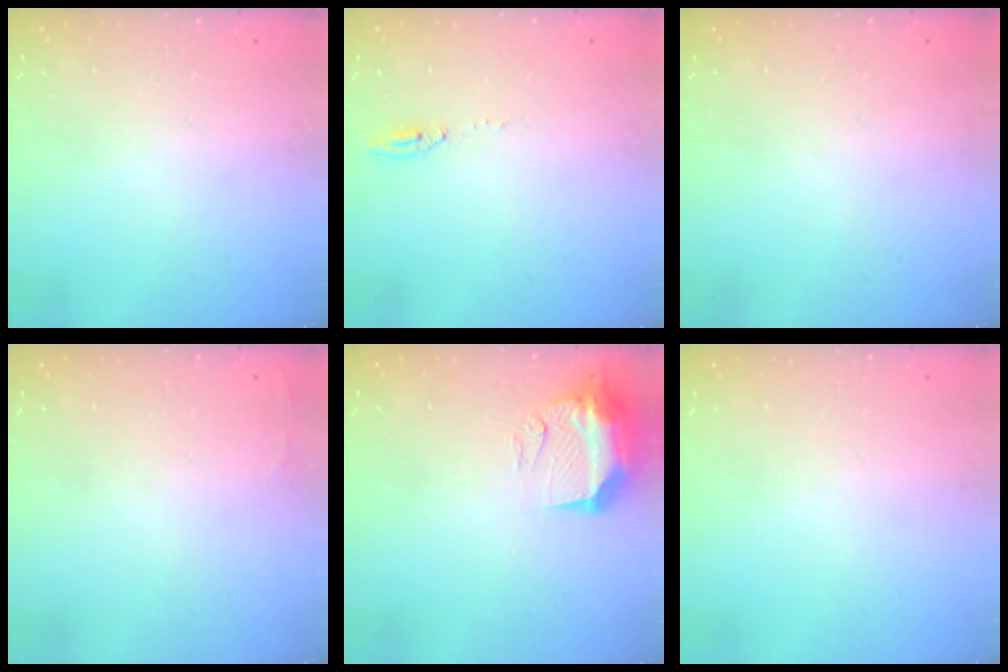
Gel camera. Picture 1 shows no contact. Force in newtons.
{"total": 4.8, "press": 4.8, "slide": 0.6}
{"total": 0.0}
{"total": 2.5, "press": 2.4, "slide": 0.9}
{"total": 11.0, "press": 10.9, "slide": 1.1}
{"total": 0.0}